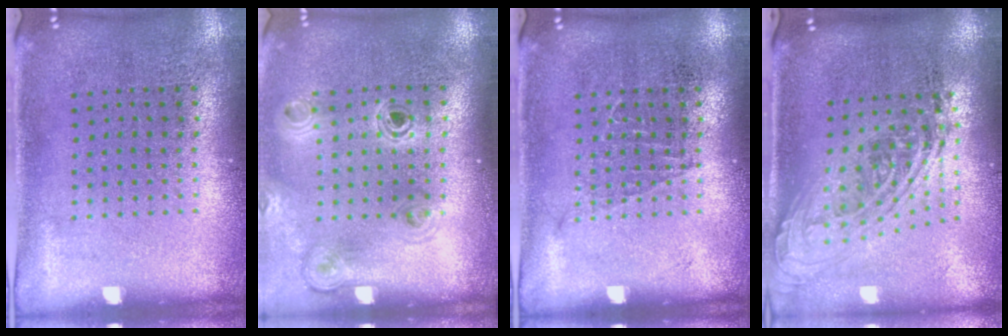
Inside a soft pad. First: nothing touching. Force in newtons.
{"total": 1.1, "press": 1.1, "slide": 0.2}
{"total": 0.5, "press": 0.5, "slide": 0.1}
{"total": 2.2, "press": 1.6, "slide": 1.5}